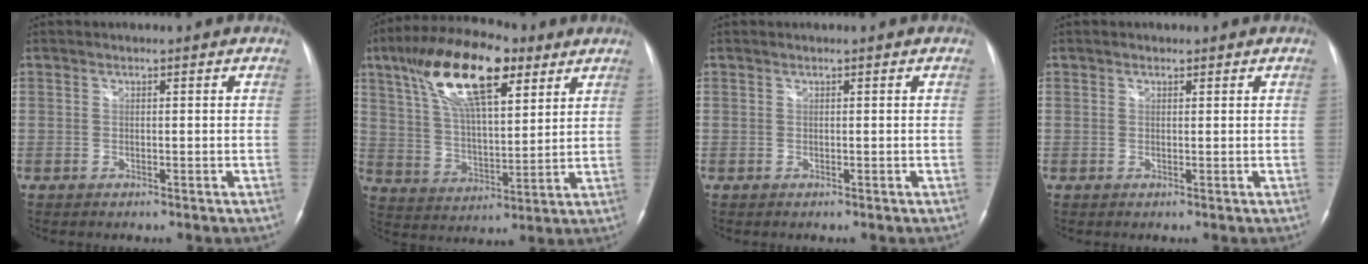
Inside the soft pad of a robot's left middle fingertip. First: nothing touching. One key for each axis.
{"total": 18.1, "fx": 9.9, "fy": 6.0, "fz": 14.0, "tx": -0.269, "ty": 0.028, "tz": 0.179}
{"total": 0.0}
{"total": 0.6, "fx": 0.5, "fy": 0.4, "fz": 0.1, "tx": -0.002, "ty": -0.001, "tz": 0.005}